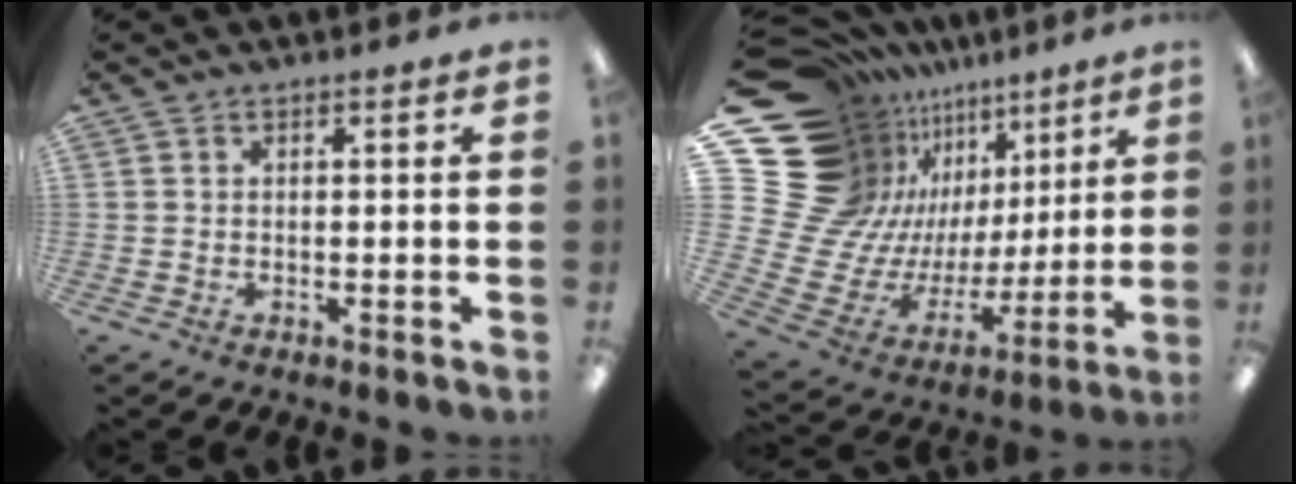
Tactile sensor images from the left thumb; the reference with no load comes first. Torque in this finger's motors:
{"motor_torque": [0.56, 0.89, 1.29, -1.48, 0.06]}